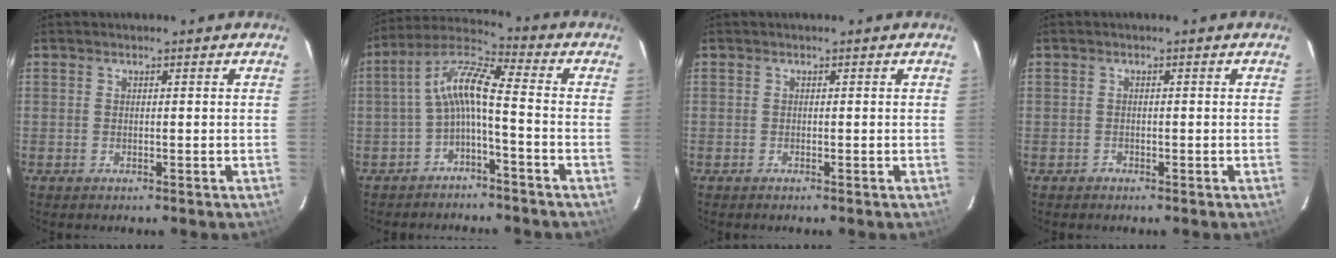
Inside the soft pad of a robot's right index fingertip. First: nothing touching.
{"total": 8.0, "force": [-2.2, 1.3, 7.5], "torque": [-0.172, 0.024, -0.046]}
{"total": 0.0}
{"total": 1.0, "force": [-0.7, 0.7, -0.1], "torque": [0.001, 0.006, -0.011]}